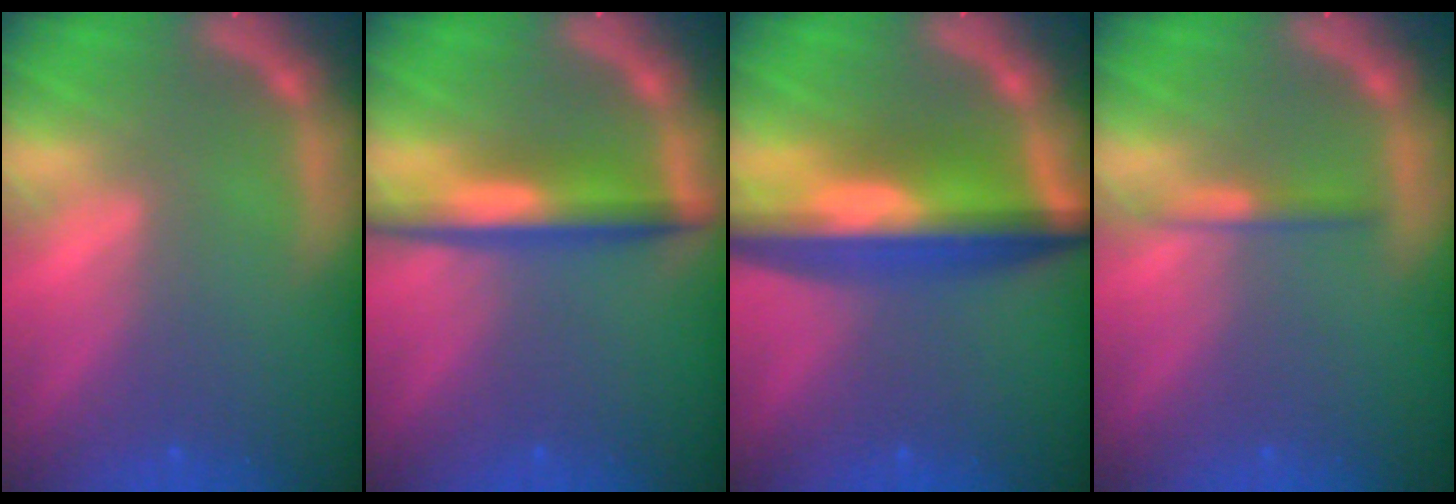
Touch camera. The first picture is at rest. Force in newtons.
{"total": 5.0}
{"total": 9.6}
{"total": 1.4}